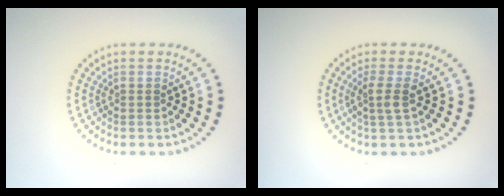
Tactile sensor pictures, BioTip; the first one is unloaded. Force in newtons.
{"total": 1.9, "press": 1.5, "slide": 1.2}